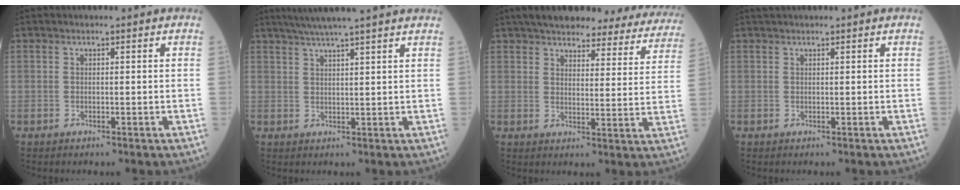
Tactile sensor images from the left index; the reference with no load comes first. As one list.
[{"total": 9.5, "force": [7.9, -1.1, 5.2], "torque": [-0.082, 0.026, 0.104]}, {"total": 26.8, "force": [23.6, 6.9, 10.6], "torque": [-0.146, -0.019, 0.270]}, {"total": 1.1, "force": [0.9, -0.1, 0.5], "torque": [-0.008, 0.015, 0.023]}]